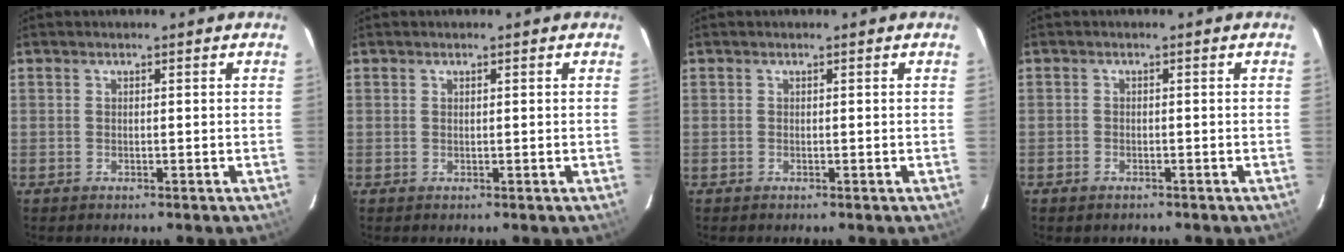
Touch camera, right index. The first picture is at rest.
{"total": 0.0}
{"total": 0.0}
{"total": 1.5, "force": [-1.1, 0.9, 0.3], "torque": [-0.008, 0.001, -0.018]}